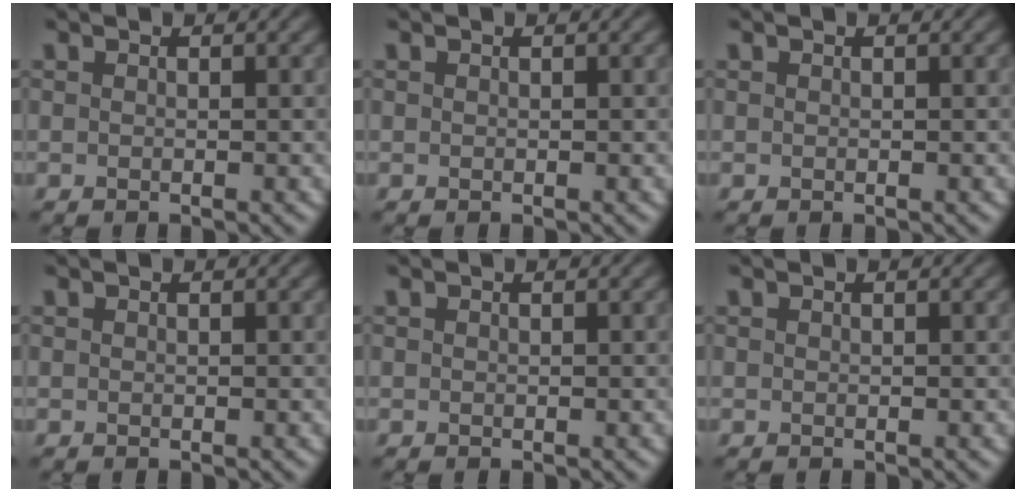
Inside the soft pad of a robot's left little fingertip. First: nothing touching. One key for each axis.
{"total": 0.0}
{"total": 0.0}
{"total": 0.0}
{"total": 0.0}
{"total": 0.0}